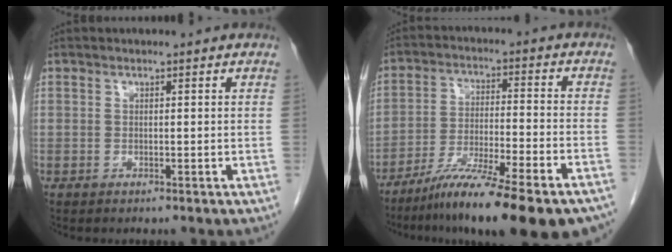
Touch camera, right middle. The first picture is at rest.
{"total": 19.9, "force": [-15.5, 1.3, 12.4], "torque": [-0.150, -0.016, -0.246]}